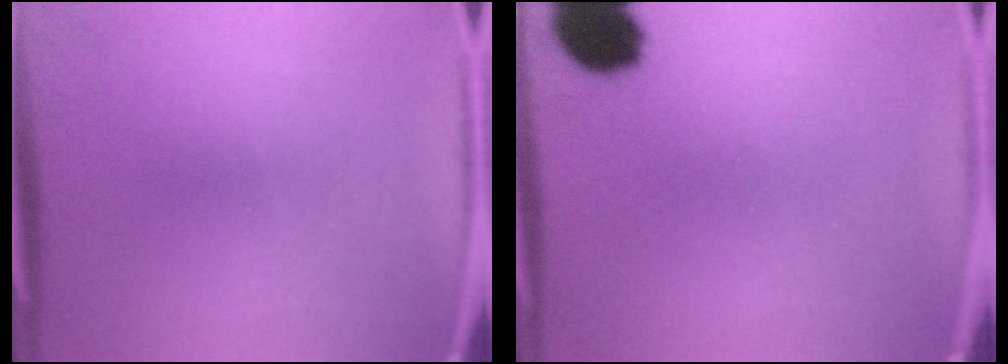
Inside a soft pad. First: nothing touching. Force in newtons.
{"total": 10.7}